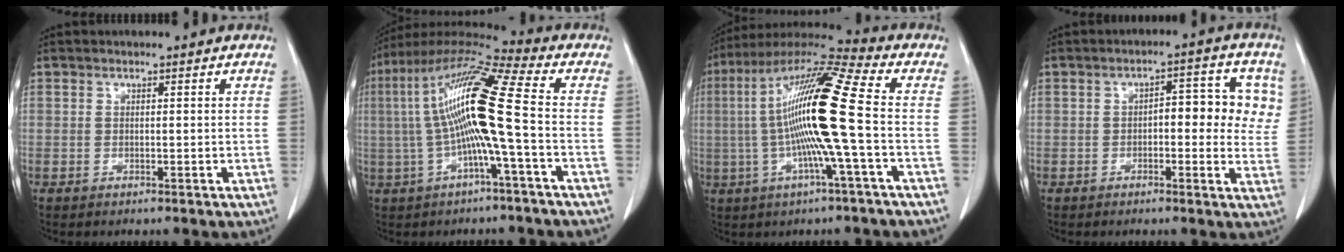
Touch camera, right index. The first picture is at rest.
{"total": 14.4, "force": [-0.7, -0.2, 14.3], "torque": [-0.276, 0.029, -0.022]}
{"total": 17.3, "force": [-0.8, -0.3, 17.2], "torque": [-0.327, 0.012, -0.029]}
{"total": 8.8, "force": [1.4, 3.9, 7.8], "torque": [-0.085, 0.027, 0.014]}